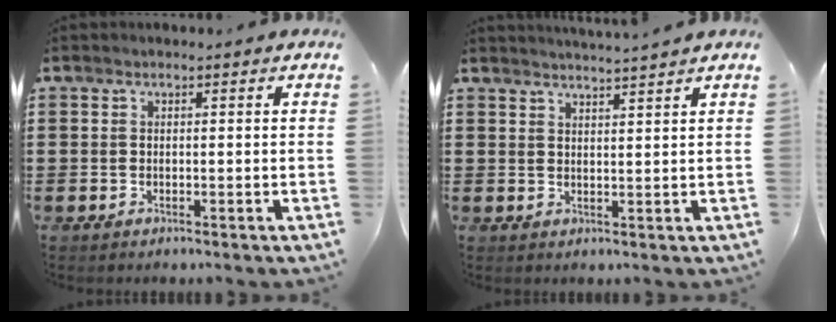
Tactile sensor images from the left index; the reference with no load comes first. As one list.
[{"total": 2.2, "force": [2.1, -0.6, 0.1], "torque": [-0.005, -0.008, 0.040]}]